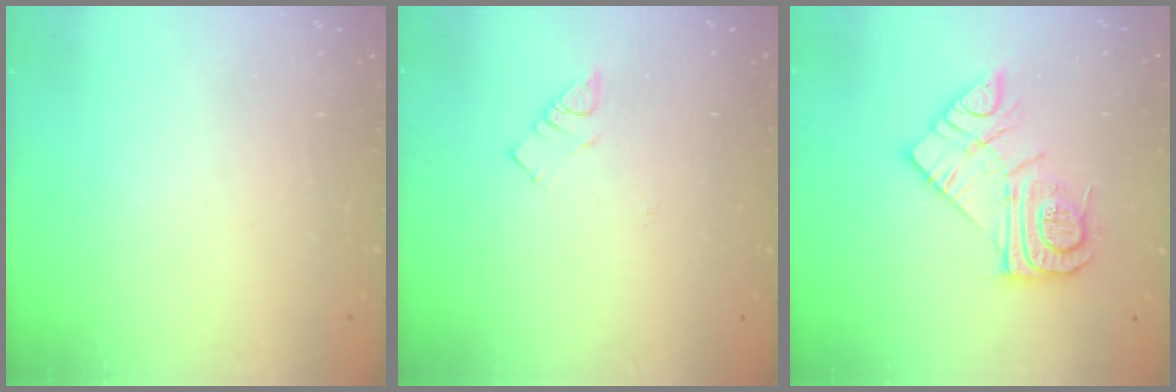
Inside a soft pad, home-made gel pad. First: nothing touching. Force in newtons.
{"total": 3.6, "press": 3.5, "slide": 0.5}
{"total": 13.4, "press": 13.4, "slide": 1.1}